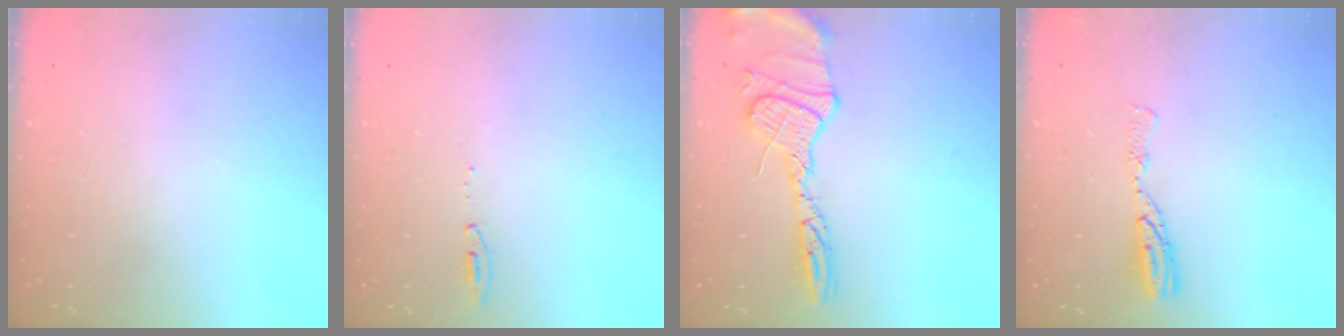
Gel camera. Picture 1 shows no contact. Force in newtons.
{"total": 6.0, "press": 5.8, "slide": 1.5}
{"total": 14.8, "press": 14.8, "slide": 1.1}
{"total": 7.8, "press": 7.8, "slide": 0.8}